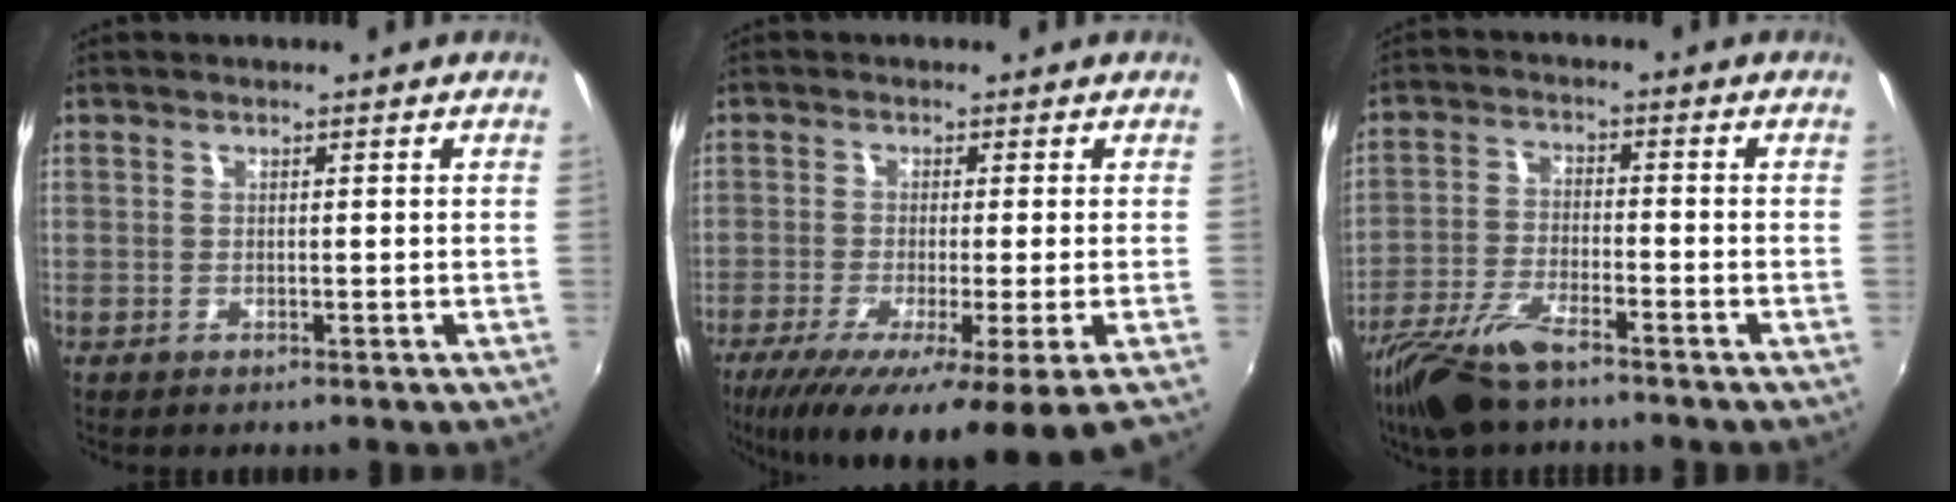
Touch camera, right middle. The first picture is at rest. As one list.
[{"total": 11.8, "force": [-6.9, -0.5, 9.6], "torque": [-0.188, -0.052, -0.114]}, {"total": 10.2, "force": [-7.6, 2.8, 6.2], "torque": [-0.146, -0.020, -0.151]}]